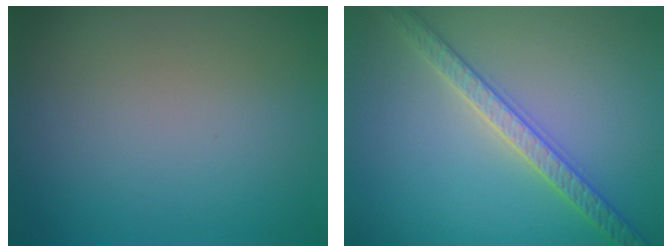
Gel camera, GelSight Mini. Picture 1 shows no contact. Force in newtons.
{"total": 3.3, "press": 3.3, "slide": 0.1}